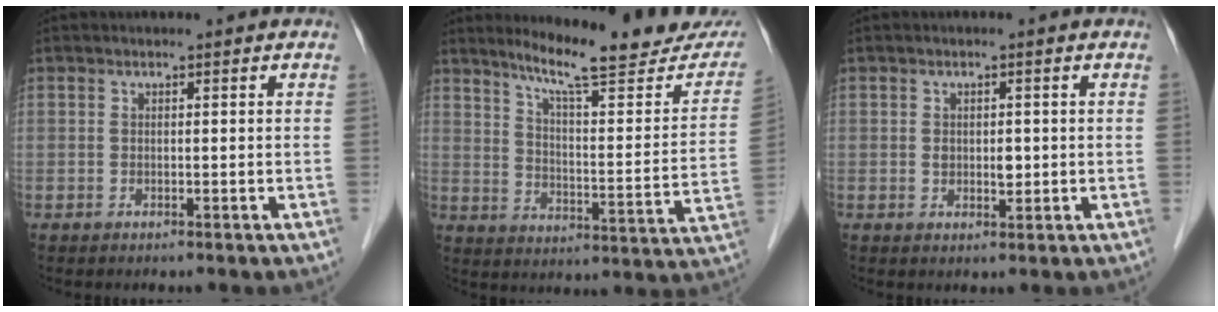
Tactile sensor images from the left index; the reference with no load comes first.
{"total": 19.5, "force": [17.0, 2.0, 9.4], "torque": [-0.131, -0.049, 0.225]}
{"total": 2.2, "force": [0.0, 1.4, 1.7], "torque": [-0.027, -0.002, 0.003]}